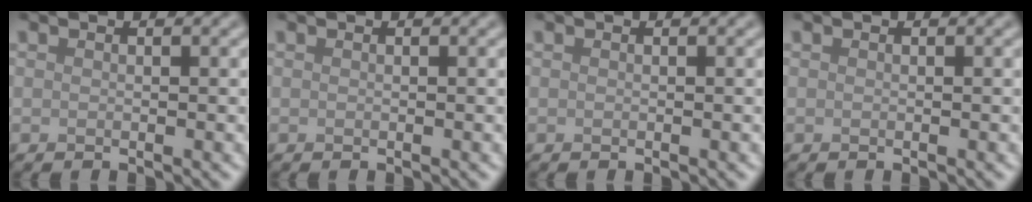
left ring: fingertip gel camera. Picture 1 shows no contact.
{"total": 0.0}
{"total": 0.0}
{"total": 0.0}